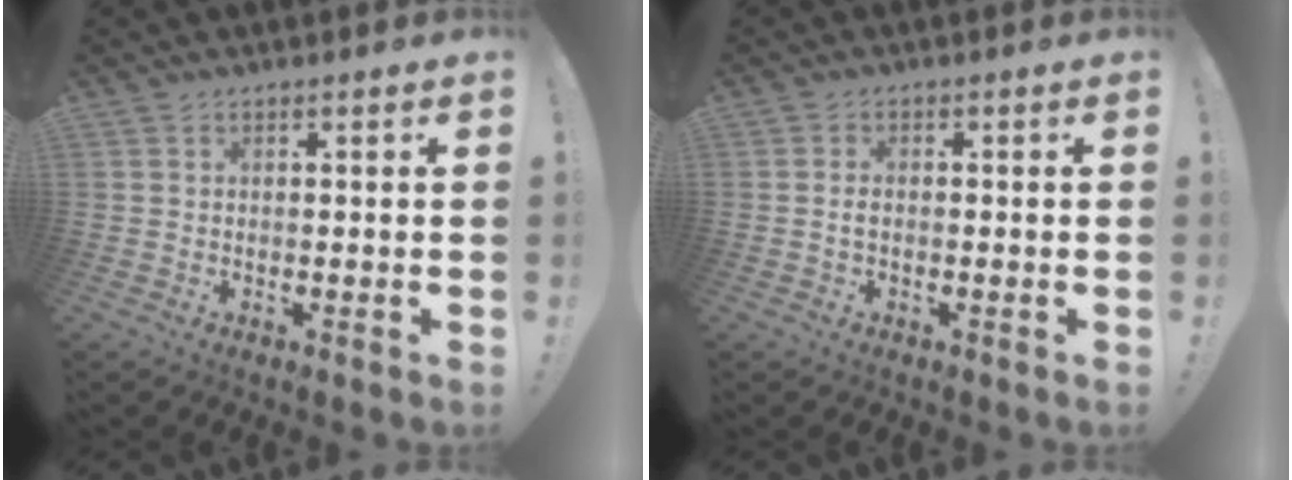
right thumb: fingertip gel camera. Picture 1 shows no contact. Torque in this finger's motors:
{"motor_torque": [-0.14, 0.04, 0.01, 0.23, -0.03]}